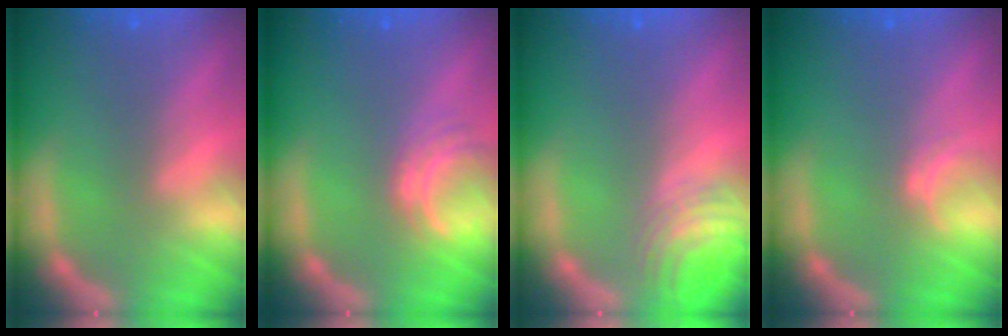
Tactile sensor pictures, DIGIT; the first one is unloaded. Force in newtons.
{"total": 3.0}
{"total": 3.9}
{"total": 1.0}